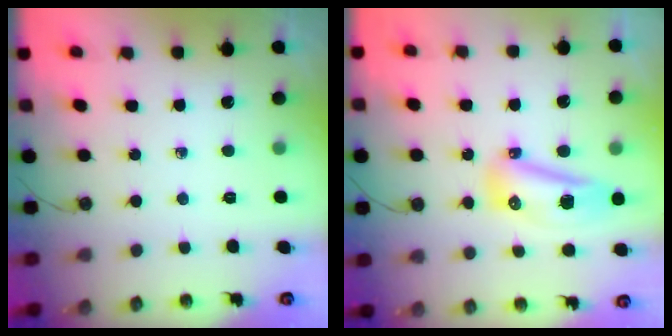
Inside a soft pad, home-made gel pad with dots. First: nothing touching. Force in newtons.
{"total": 14.0, "press": 11.8, "slide": 7.5}